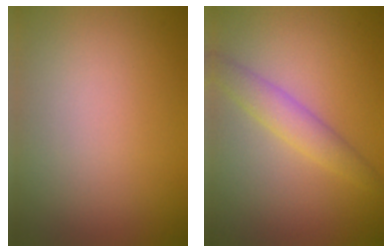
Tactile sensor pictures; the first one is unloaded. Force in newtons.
{"total": 2.9, "press": 2.8, "slide": 0.1}